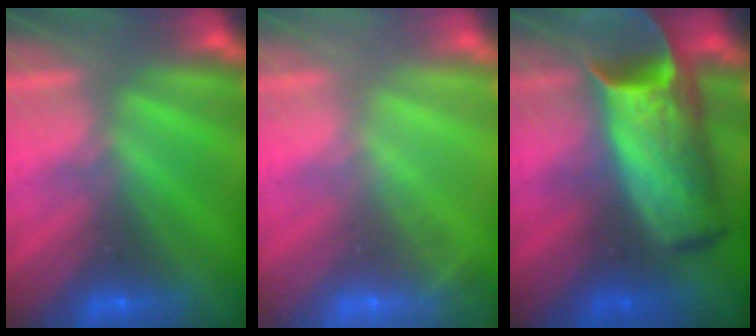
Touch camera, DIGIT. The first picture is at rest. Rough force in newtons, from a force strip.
{"total": 2.0}
{"total": 8.9}